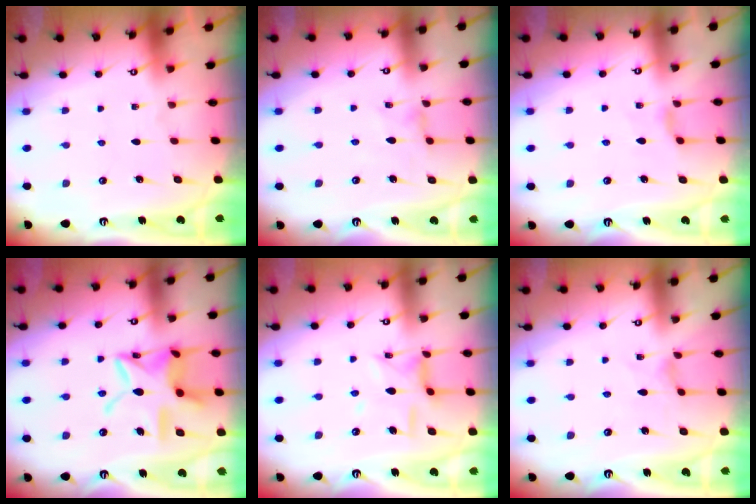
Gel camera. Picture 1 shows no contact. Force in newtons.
{"total": 1.5, "press": 1.4, "slide": 0.4}
{"total": 4.1, "press": 4.1, "slide": 0.6}
{"total": 16.9, "press": 16.8, "slide": 1.4}
{"total": 9.4, "press": 9.4, "slide": 0.7}
{"total": 0.0}